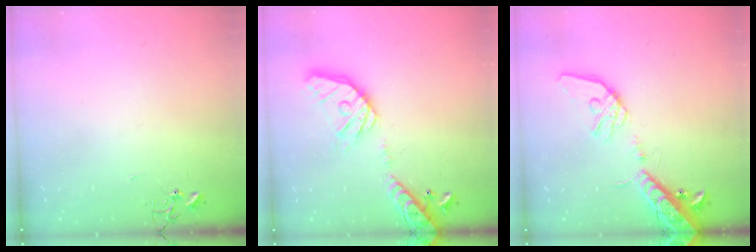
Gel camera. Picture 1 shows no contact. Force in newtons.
{"total": 19.5, "press": 19.2, "slide": 3.3}
{"total": 18.9, "press": 18.6, "slide": 3.4}